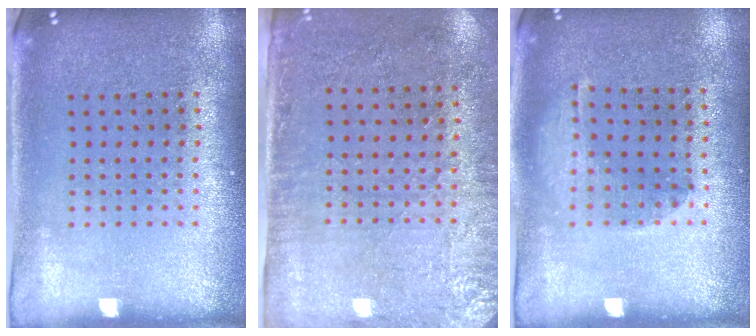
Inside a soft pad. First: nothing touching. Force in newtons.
{"total": 2.9, "press": 2.4, "slide": 1.6}
{"total": 1.0, "press": 1.0, "slide": 0.1}